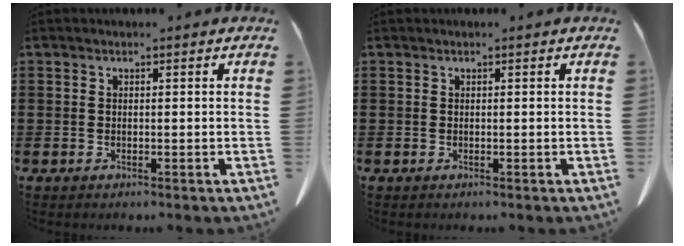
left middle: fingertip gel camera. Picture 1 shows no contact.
{"total": 0.0}